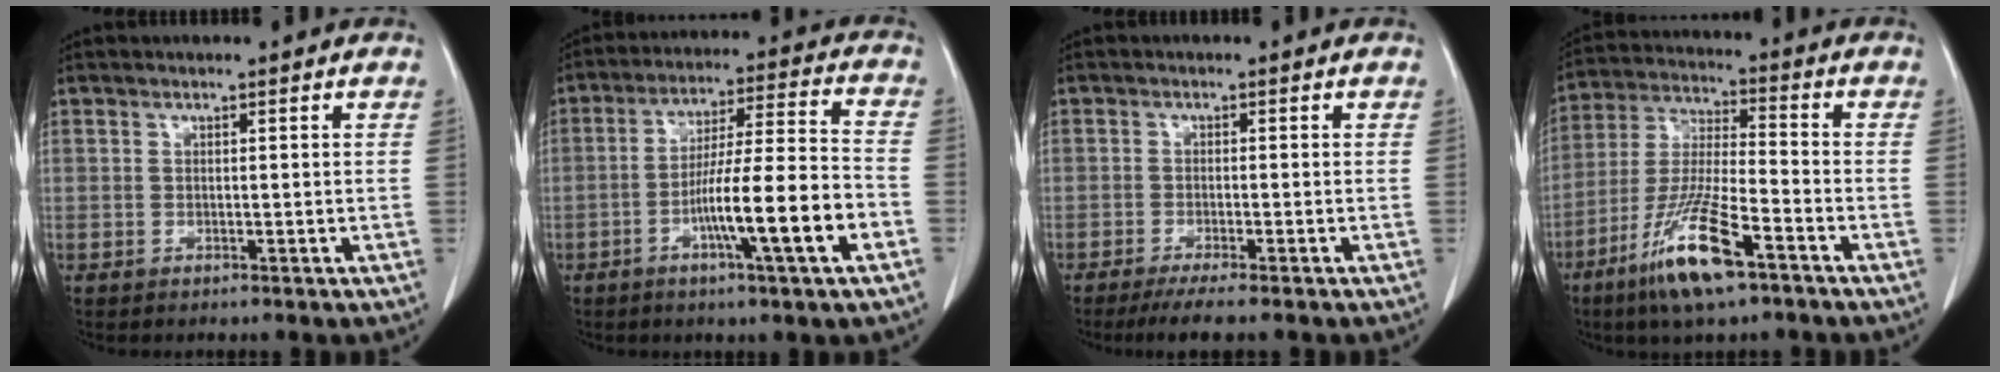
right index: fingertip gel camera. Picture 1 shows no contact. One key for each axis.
{"total": 14.0, "fx": -5.2, "fy": 0.1, "fz": 13.0, "tx": -0.221, "ty": 0.002, "tz": -0.087}
{"total": 4.8, "fx": -3.7, "fy": -0.1, "fz": 3.0, "tx": -0.044, "ty": -0.010, "tz": -0.061}
{"total": 13.5, "fx": -7.7, "fy": 1.8, "fz": 10.9, "tx": -0.226, "ty": -0.027, "tz": -0.142}